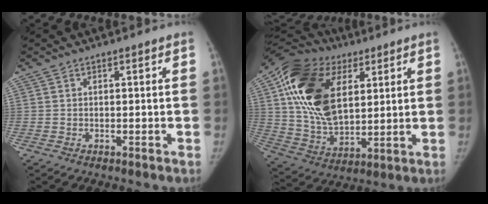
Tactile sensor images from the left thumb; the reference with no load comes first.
{"total": 23.7, "force": [7.2, 14.8, 17.1], "torque": [-0.310, -0.016, 0.126]}